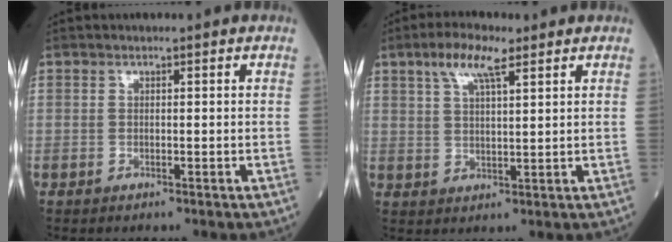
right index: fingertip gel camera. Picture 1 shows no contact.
{"total": 6.2, "force": [3.8, 1.3, 4.7], "torque": [-0.098, 0.013, 0.072]}